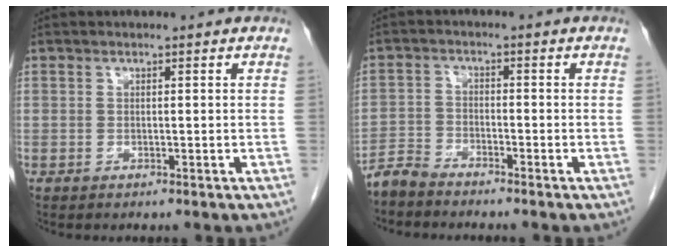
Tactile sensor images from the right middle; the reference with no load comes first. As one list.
[{"total": 3.3, "force": [-3.3, 0.4, 0.3], "torque": [-0.005, -0.010, -0.069]}]